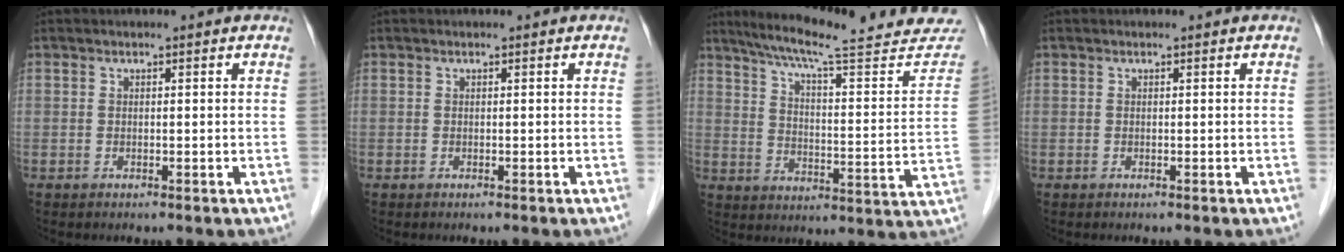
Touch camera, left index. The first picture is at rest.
{"total": 0.0}
{"total": 25.4, "force": [22.6, 2.1, 11.4], "torque": [-0.165, -0.048, 0.288]}
{"total": 0.0}